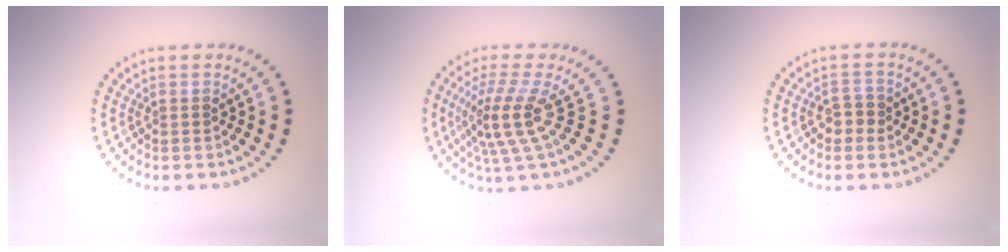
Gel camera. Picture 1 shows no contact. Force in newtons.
{"total": 4.1, "press": 2.8, "slide": 3.0}
{"total": 1.8, "press": 1.7, "slide": 0.6}